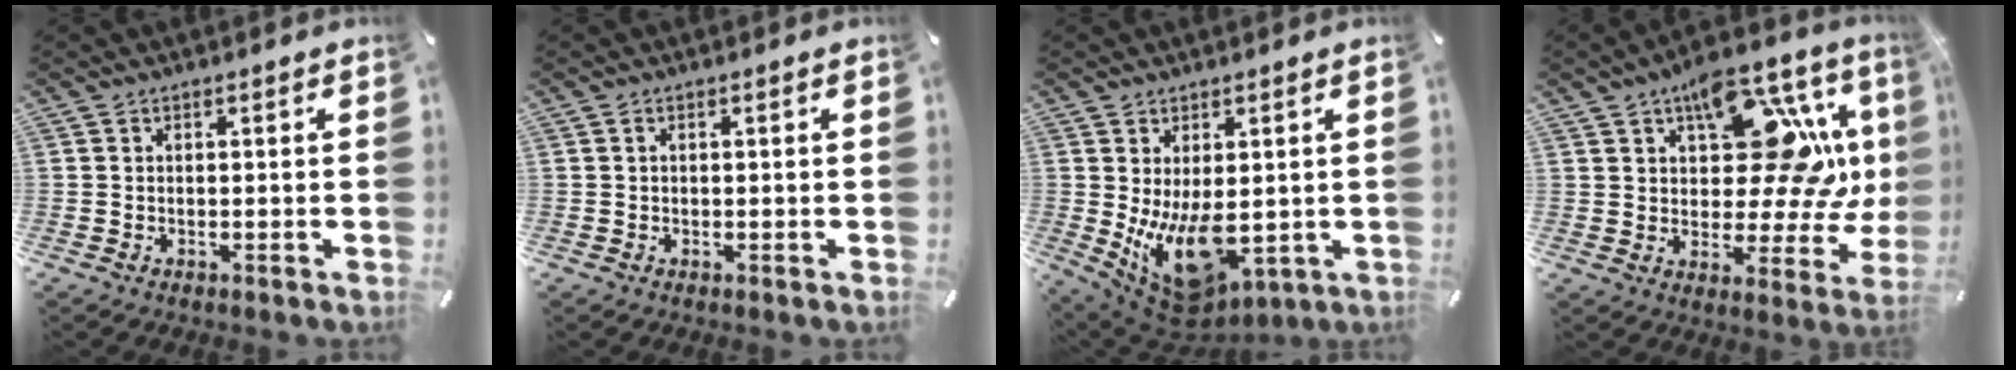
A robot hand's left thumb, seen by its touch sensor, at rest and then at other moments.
{"total": 0.5, "force": [0.1, 0.4, 0.4], "torque": [-0.008, 0.002, 0.001]}
{"total": 13.2, "force": [-0.5, 7.9, 10.6], "torque": [-0.184, -0.023, 0.002]}
{"total": 19.9, "force": [7.1, 10.2, 15.5], "torque": [-0.206, -0.057, 0.115]}